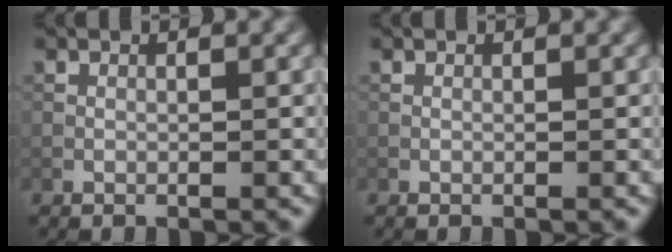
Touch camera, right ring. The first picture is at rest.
{"total": 0.0}